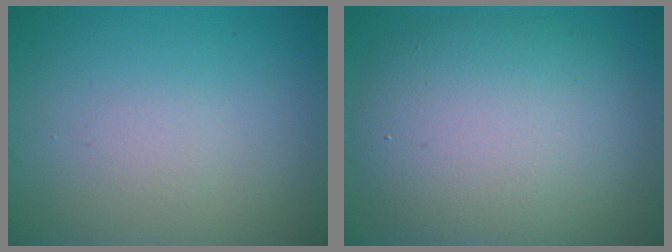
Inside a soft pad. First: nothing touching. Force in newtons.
{"total": 9.4, "press": 9.4, "slide": 0.2}